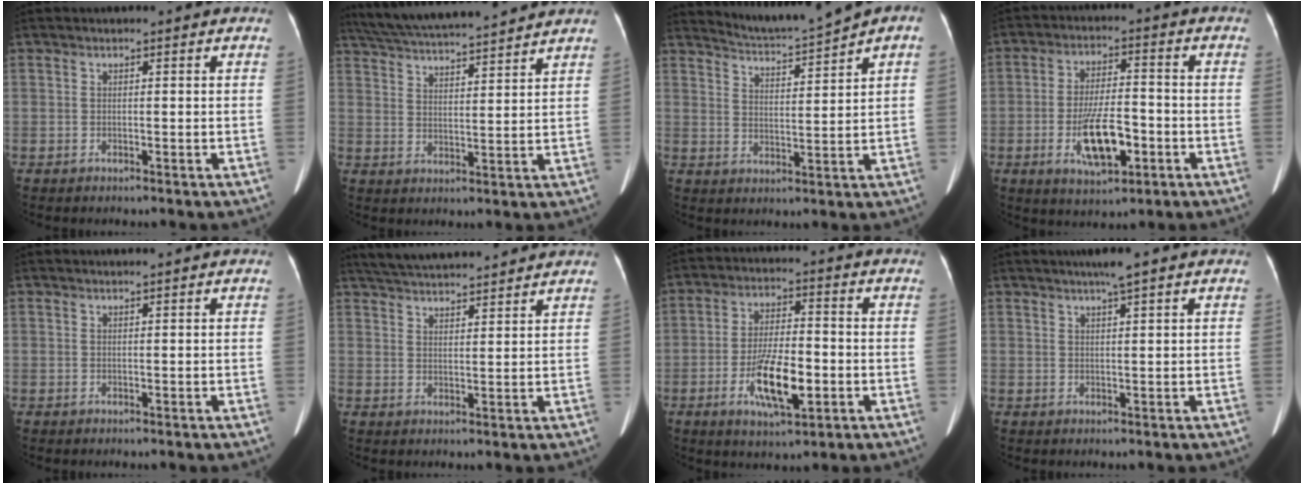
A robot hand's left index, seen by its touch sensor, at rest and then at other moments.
{"total": 16.4, "force": [14.9, 0.7, 6.8], "torque": [-0.127, 0.029, 0.232]}
{"total": 6.2, "force": [5.8, -1.2, 1.8], "torque": [-0.032, -0.002, 0.105]}
{"total": 9.3, "force": [-3.2, 3.1, 8.1], "torque": [-0.157, -0.002, -0.053]}
{"total": 0.5, "force": [0.4, -0.1, 0.3], "torque": [-0.009, -0.001, 0.012]}
{"total": 11.9, "force": [11.1, 0.9, 4.2], "torque": [-0.082, 0.030, 0.170]}
{"total": 9.8, "force": [-3.1, 2.8, 8.9], "torque": [-0.172, -0.007, -0.053]}
{"total": 3.4, "force": [2.4, -0.2, 2.5], "torque": [-0.044, 0.006, 0.040]}